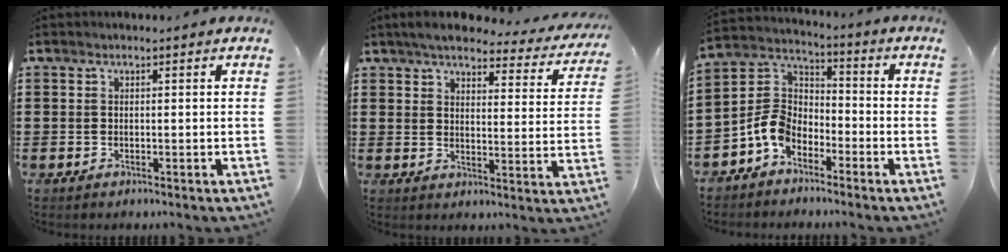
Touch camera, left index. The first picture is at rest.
{"total": 4.9, "force": [4.3, 0.8, 2.2], "torque": [-0.064, -0.023, 0.071]}
{"total": 7.2, "force": [-4.5, 4.6, 3.3], "torque": [-0.106, 0.002, -0.098]}